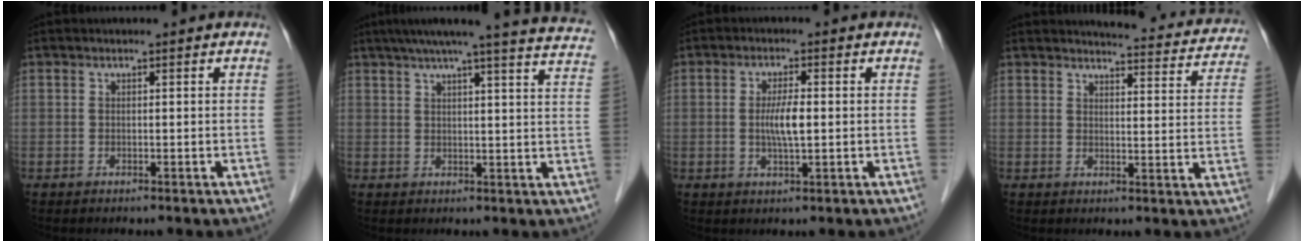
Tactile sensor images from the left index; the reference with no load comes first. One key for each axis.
{"total": 22.2, "fx": 19.6, "fy": 0.4, "fz": 10.4, "tx": -0.150, "ty": -0.017, "tz": 0.227}
{"total": 4.1, "fx": -0.2, "fy": 0.6, "fz": 4.1, "tx": -0.082, "ty": -0.003, "tz": -0.003}
{"total": 14.4, "fx": 13.9, "fy": 2.5, "fz": 3.1, "tx": -0.011, "ty": -0.040, "tz": 0.135}